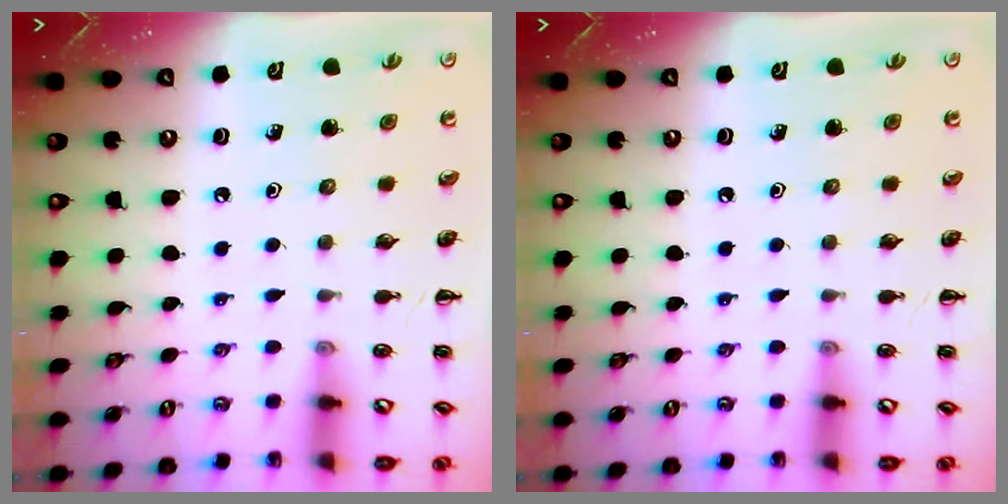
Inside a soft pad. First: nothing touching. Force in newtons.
{"total": 0.0}